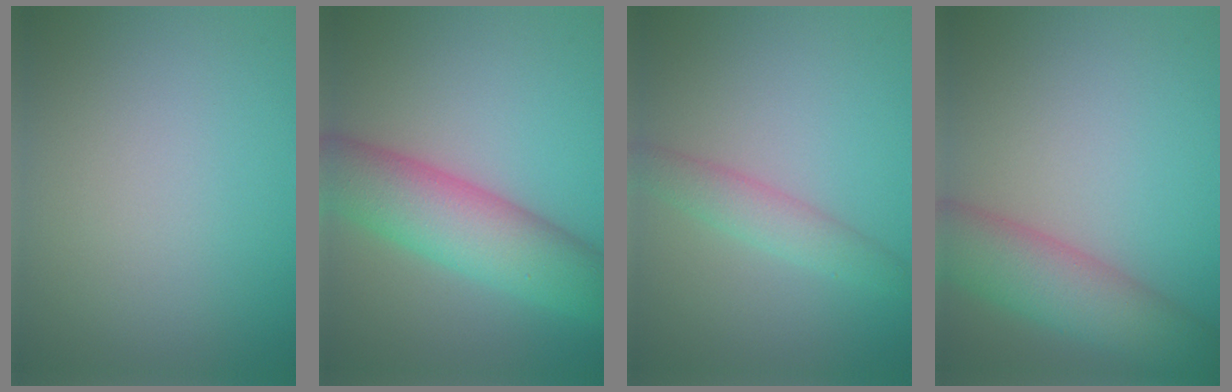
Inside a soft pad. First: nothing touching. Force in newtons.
{"total": 8.5, "press": 8.5, "slide": 0.2}
{"total": 2.7, "press": 2.7, "slide": 0.0}
{"total": 6.8, "press": 6.8, "slide": 0.4}